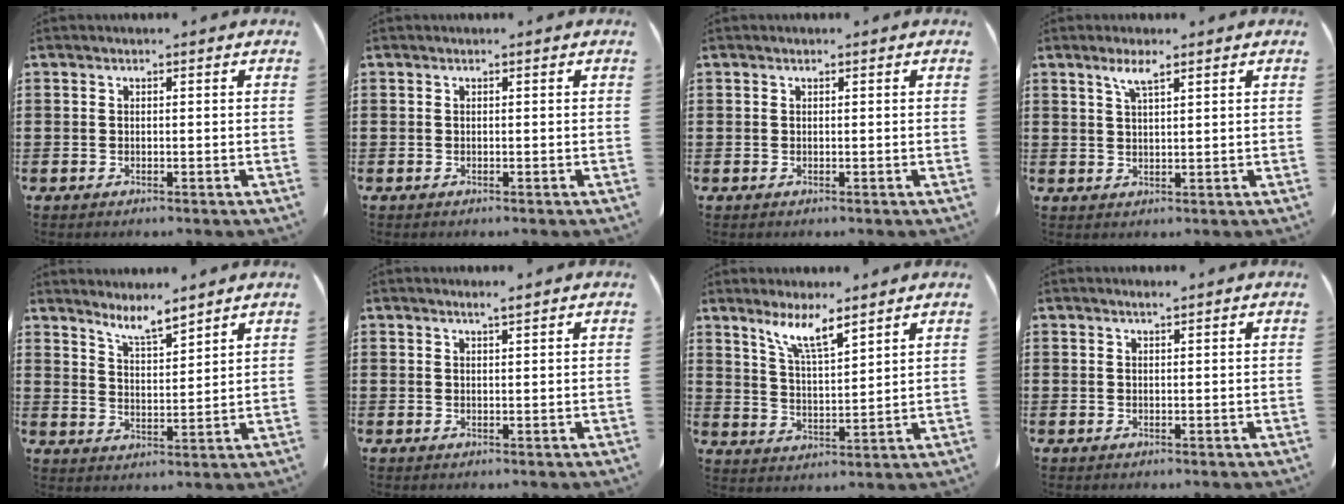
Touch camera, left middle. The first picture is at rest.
{"total": 0.0}
{"total": 0.0}
{"total": 3.2, "force": [2.2, 0.3, 2.3], "torque": [-0.050, 0.002, 0.039]}
{"total": 5.5, "force": [5.2, 0.2, 2.0], "torque": [-0.055, -0.021, 0.093]}
{"total": 1.4, "force": [1.1, 0.0, 0.8], "torque": [-0.017, 0.000, 0.021]}
{"total": 6.9, "force": [5.5, 0.7, 4.2], "torque": [-0.098, -0.016, 0.096]}
{"total": 0.8, "force": [0.6, 0.0, 0.5], "torque": [-0.010, 0.000, 0.011]}